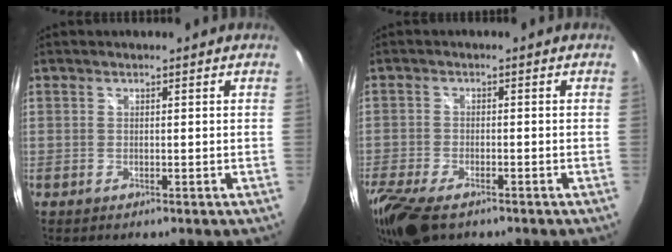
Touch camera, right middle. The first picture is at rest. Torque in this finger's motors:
{"motor_torque": [0.89, -0.88, 0.13, 0.04]}